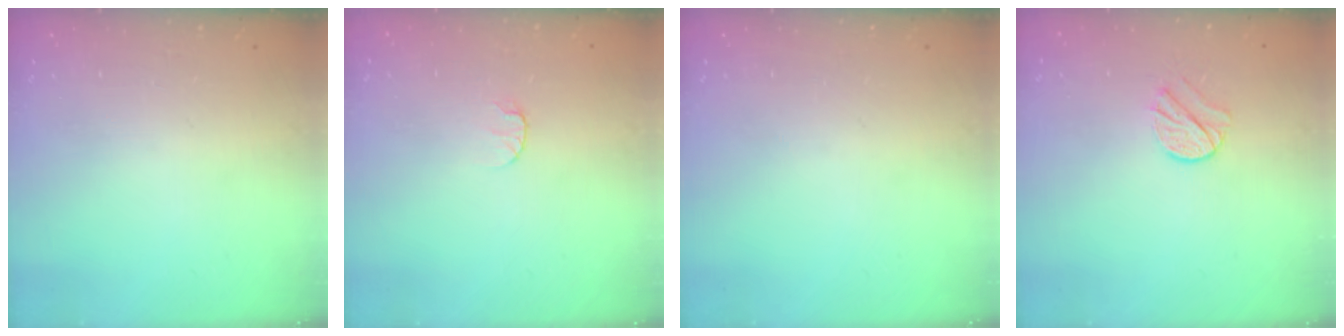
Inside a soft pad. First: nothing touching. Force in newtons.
{"total": 5.0, "press": 5.0, "slide": 0.5}
{"total": 0.0}
{"total": 7.3, "press": 7.3, "slide": 0.1}